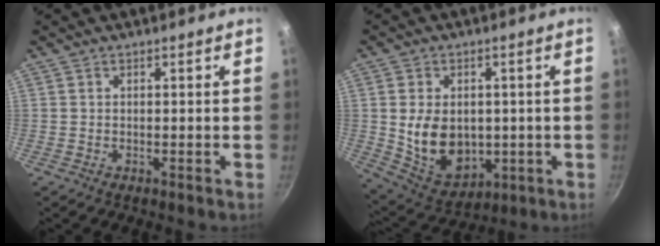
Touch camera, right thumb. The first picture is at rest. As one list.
[{"total": 13.2, "force": [-0.2, 9.7, 8.9], "torque": [-0.123, -0.016, 0.021]}]